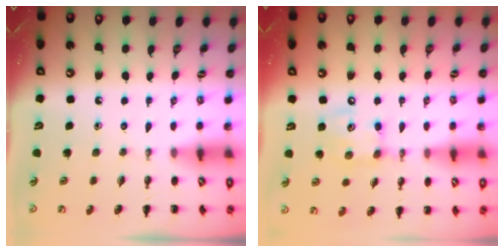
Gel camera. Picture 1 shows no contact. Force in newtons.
{"total": 8.1, "press": 8.0, "slide": 1.2}